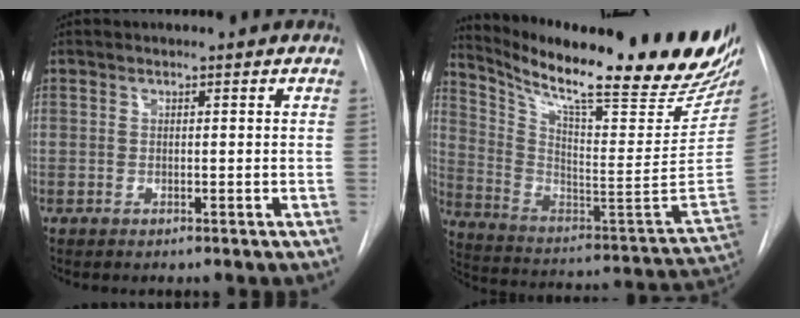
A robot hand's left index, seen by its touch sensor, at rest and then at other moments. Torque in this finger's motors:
{"motor_torque": [0.22, -0.67, 0.25, 0.10]}